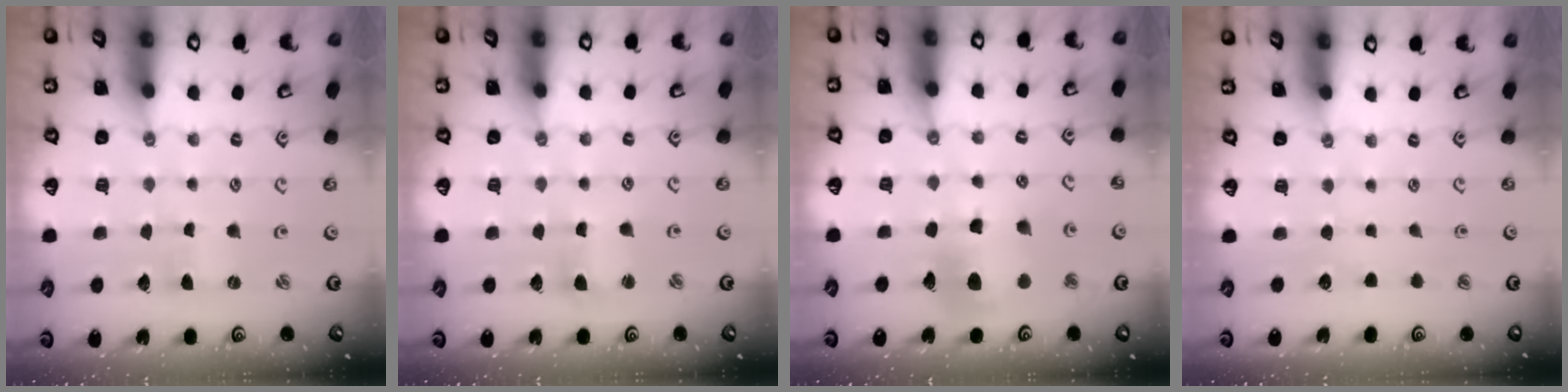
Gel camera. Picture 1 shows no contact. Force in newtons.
{"total": 2.9, "press": 2.9, "slide": 0.3}
{"total": 11.2, "press": 11.1, "slide": 1.4}
{"total": 0.0}